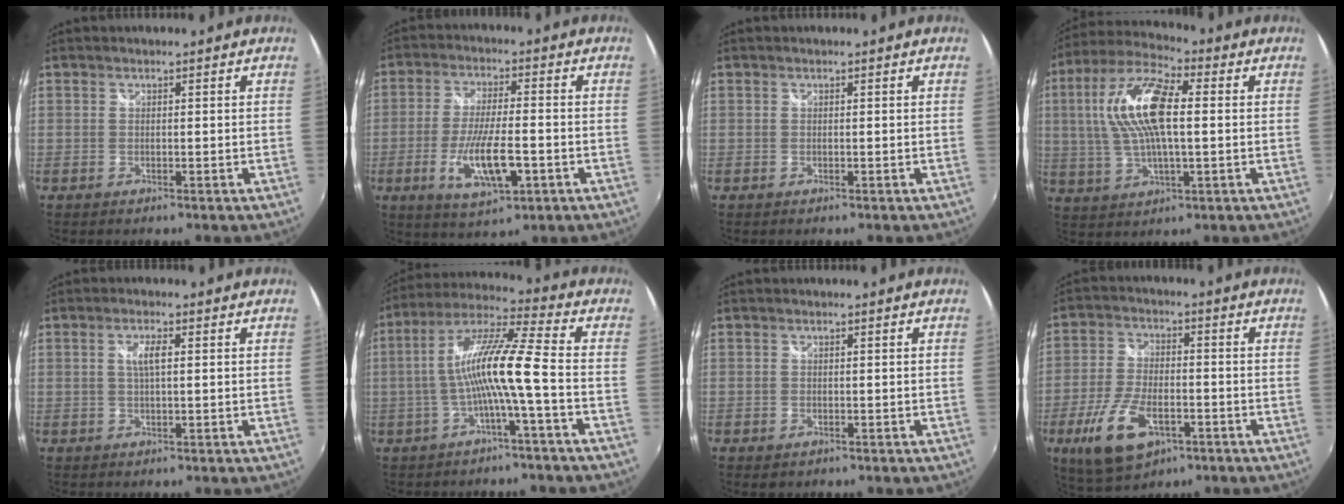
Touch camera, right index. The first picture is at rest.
{"total": 10.9, "force": [-3.7, 3.0, 9.8], "torque": [-0.190, -0.018, -0.061]}
{"total": 0.0}
{"total": 15.1, "force": [2.2, 5.6, 13.9], "torque": [-0.274, 0.018, 0.035]}
{"total": 2.9, "force": [0.5, 0.6, 2.8], "torque": [-0.052, 0.001, 0.009]}
{"total": 11.8, "force": [-2.5, -0.4, 11.5], "torque": [-0.219, 0.012, -0.043]}
{"total": 1.4, "force": [-0.6, 1.1, 0.5], "torque": [-0.010, -0.006, -0.010]}
{"total": 12.9, "force": [-5.9, 6.4, 9.6], "torque": [-0.209, -0.019, -0.102]}